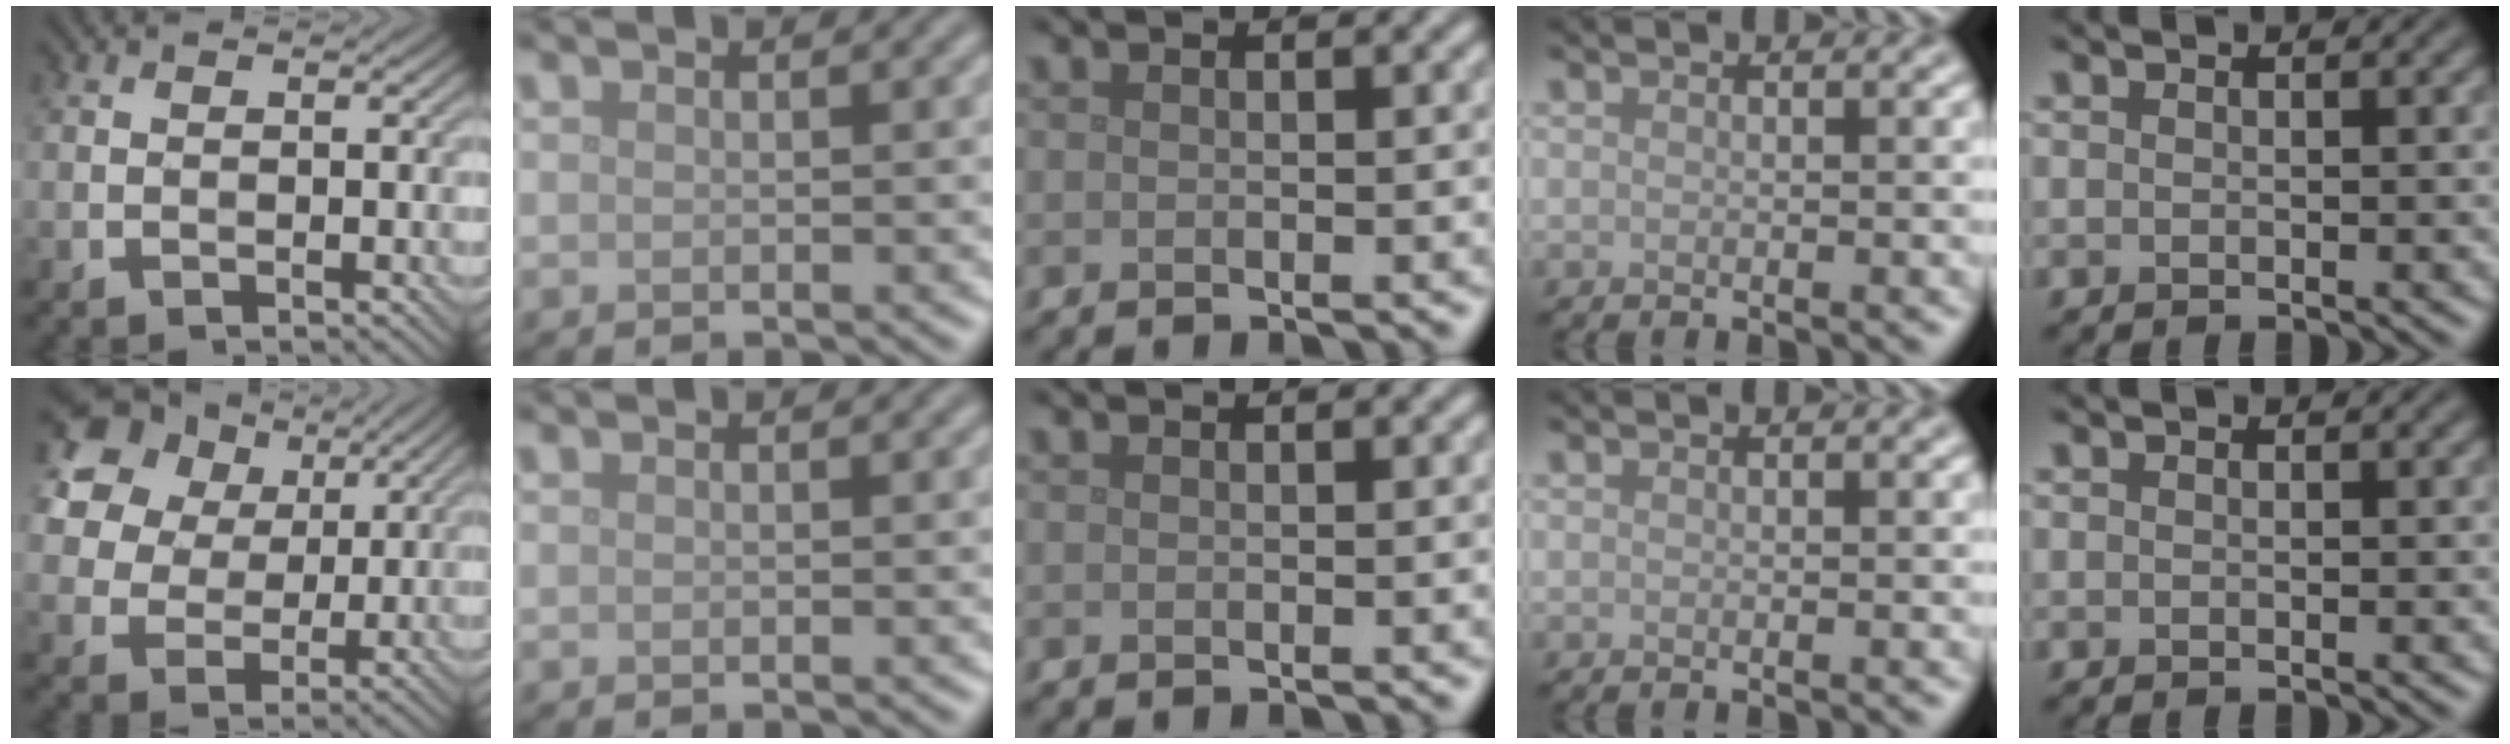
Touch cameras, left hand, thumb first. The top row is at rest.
{"thumb": {"total": 12.9, "force": [6.8, 9.2, 6.0], "torque": [-0.153, 0.039, 0.114]}}